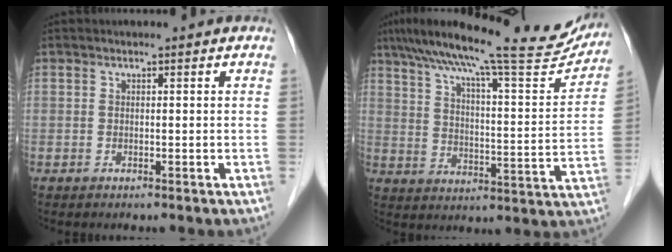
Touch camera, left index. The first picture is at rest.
{"total": 24.7, "force": [21.1, 2.8, 12.5], "torque": [-0.201, -0.014, 0.287]}